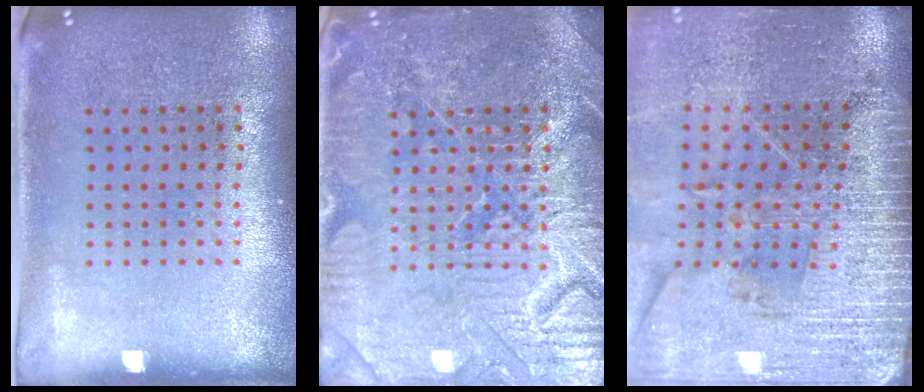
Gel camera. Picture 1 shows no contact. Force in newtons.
{"total": 7.1, "press": 7.1, "slide": 1.0}
{"total": 3.3, "press": 3.1, "slide": 1.0}